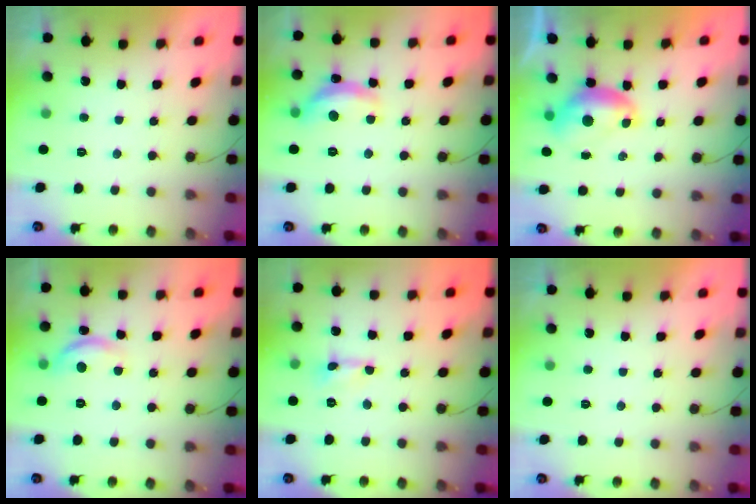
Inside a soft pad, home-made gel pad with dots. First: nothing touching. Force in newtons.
{"total": 13.9, "press": 13.9, "slide": 0.6}
{"total": 8.3, "press": 8.2, "slide": 1.3}
{"total": 10.1, "press": 10.0, "slide": 0.7}
{"total": 0.0}
{"total": 0.0}